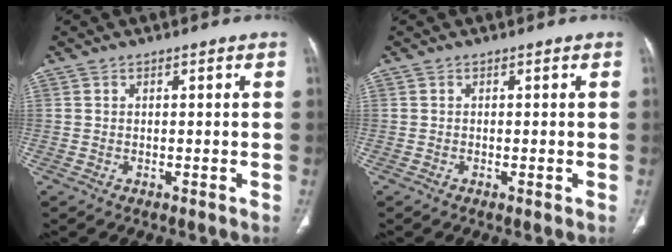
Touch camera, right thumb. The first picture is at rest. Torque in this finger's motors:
{"motor_torque": [-0.33, -0.10, 0.49, -0.05, -0.02]}